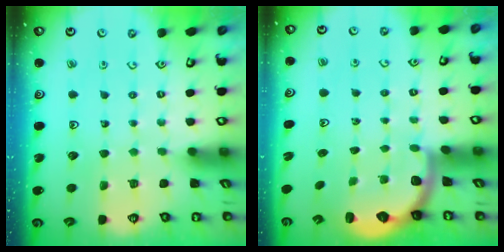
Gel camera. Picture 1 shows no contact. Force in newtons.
{"total": 2.5, "press": 2.1, "slide": 1.3}